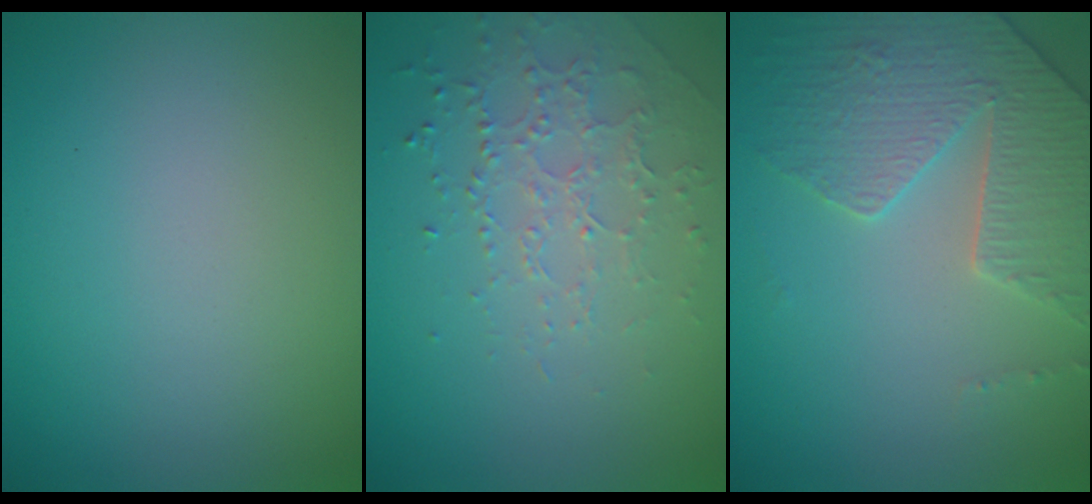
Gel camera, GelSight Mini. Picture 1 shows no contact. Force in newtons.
{"total": 1.7, "press": 1.5, "slide": 0.8}
{"total": 3.9, "press": 3.8, "slide": 1.1}